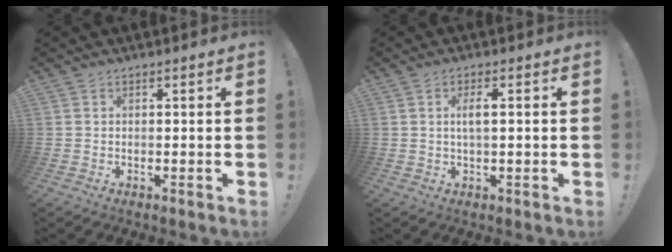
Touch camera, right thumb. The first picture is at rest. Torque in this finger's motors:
{"motor_torque": [-0.08, 0.16, 0.30, -0.28, 0.00]}